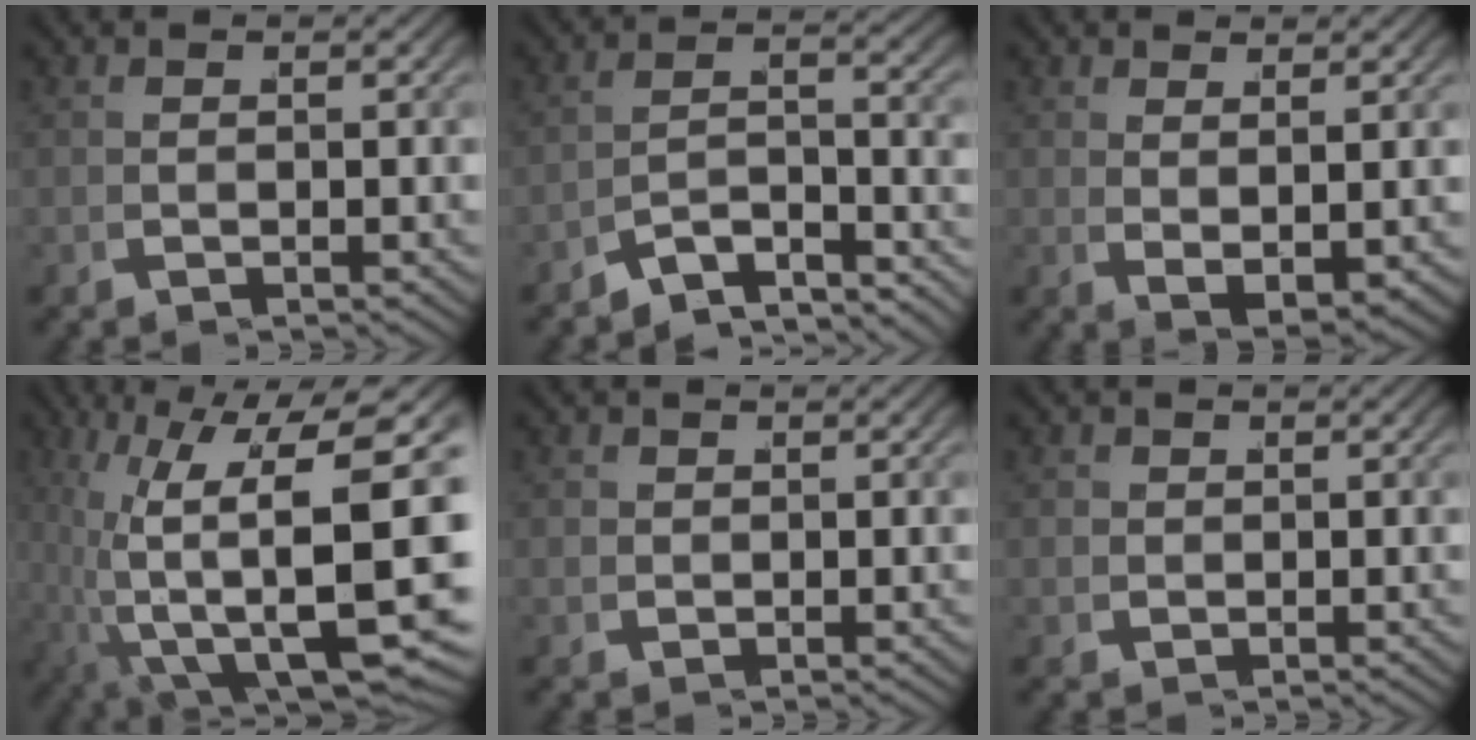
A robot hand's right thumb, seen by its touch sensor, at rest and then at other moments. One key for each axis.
{"total": 6.4, "fx": -4.3, "fy": 3.0, "fz": 3.7, "tx": -0.065, "ty": -0.024, "tz": -0.064}
{"total": 3.2, "fx": 1.3, "fy": 1.7, "fz": 2.4, "tx": -0.050, "ty": -0.012, "tz": 0.034}
{"total": 17.8, "fx": -2.2, "fy": 9.4, "fz": 14.9, "tx": -0.275, "ty": -0.067, "tz": 0.008}
{"total": 1.5, "fx": 0.5, "fy": 1.3, "fz": 0.4, "tx": -0.012, "ty": -0.004, "tz": 0.010}
{"total": 1.8, "fx": 0.5, "fy": 1.6, "fz": 0.5, "tx": -0.016, "ty": -0.003, "tz": 0.010}